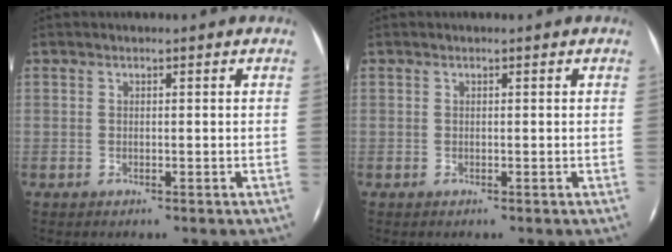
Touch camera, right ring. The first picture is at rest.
{"total": 0.0}